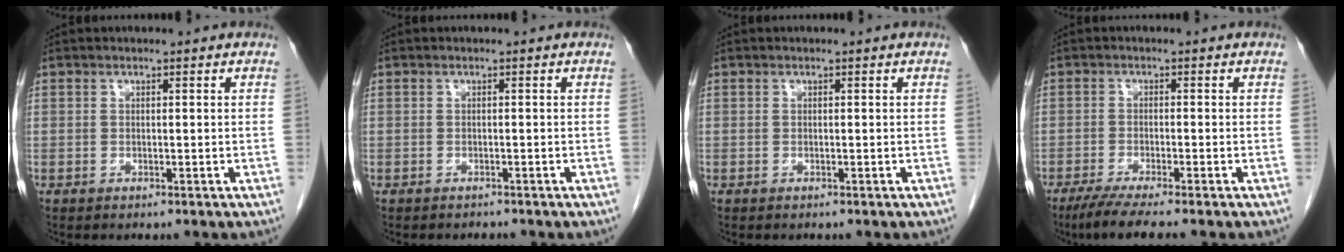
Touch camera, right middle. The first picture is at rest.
{"total": 0.9, "force": [-0.9, 0.3, -0.1], "torque": [-0.003, -0.001, -0.013]}
{"total": 0.0}
{"total": 5.8, "force": [-4.5, -0.4, 3.6], "torque": [-0.060, -0.016, -0.077]}